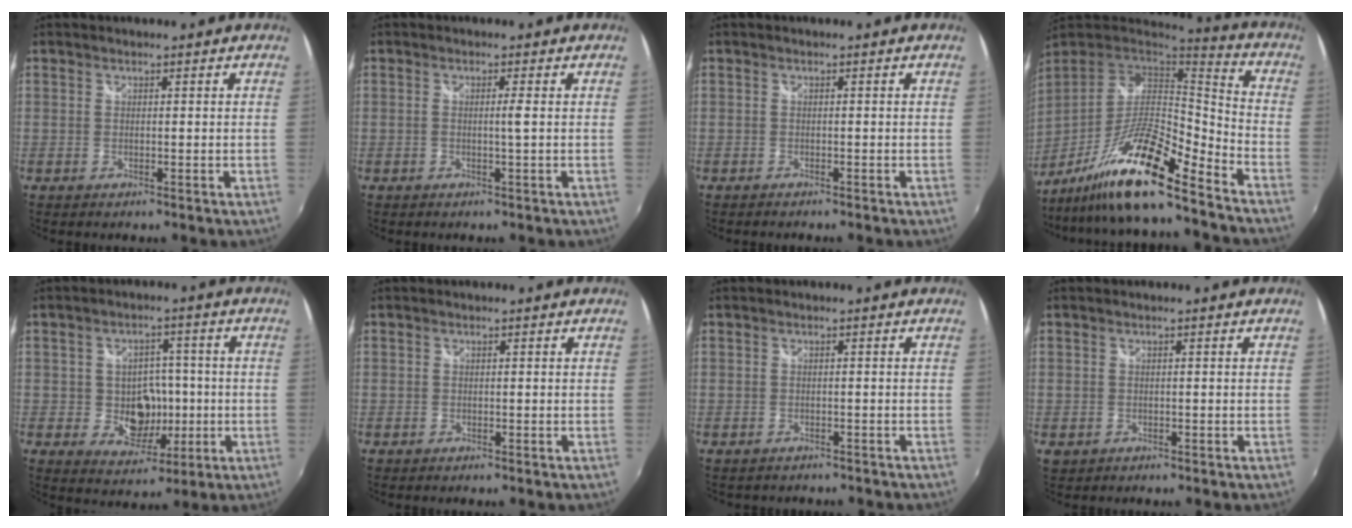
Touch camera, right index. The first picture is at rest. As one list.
[{"total": 1.3, "force": [0.0, -0.6, 1.2], "torque": [-0.017, 0.000, 0.001]}, {"total": 1.2, "force": [-1.1, 0.2, 0.3], "torque": [-0.009, -0.008, -0.019]}, {"total": 18.9, "force": [-12.5, 1.9, 14.0], "torque": [-0.265, -0.027, -0.239]}, {"total": 7.8, "force": [-1.0, 6.7, 4.0], "torque": [-0.077, 0.010, -0.001]}, {"total": 0.5, "force": [-0.3, 0.4, -0.1], "torque": [-0.001, 0.001, -0.008]}, {"total": 2.0, "force": [-1.7, 1.1, 0.3], "torque": [-0.011, -0.004, -0.022]}, {"total": 1.4, "force": [-0.6, 1.2, 0.6], "torque": [-0.015, -0.004, -0.009]}]